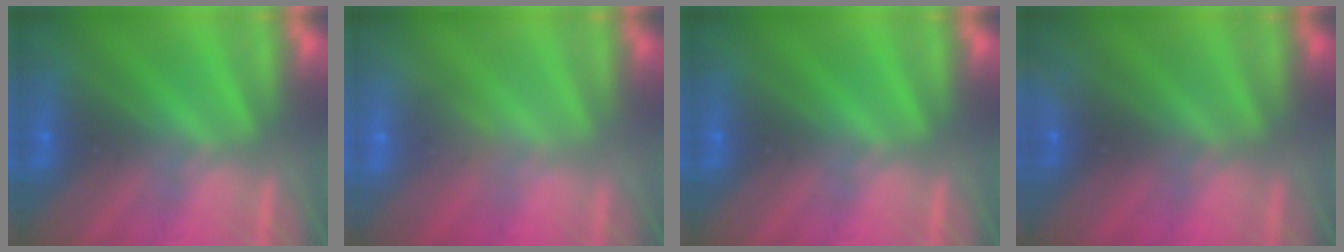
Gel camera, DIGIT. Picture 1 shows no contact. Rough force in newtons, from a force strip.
{"total": 2.8}
{"total": 0.0}
{"total": 2.4}